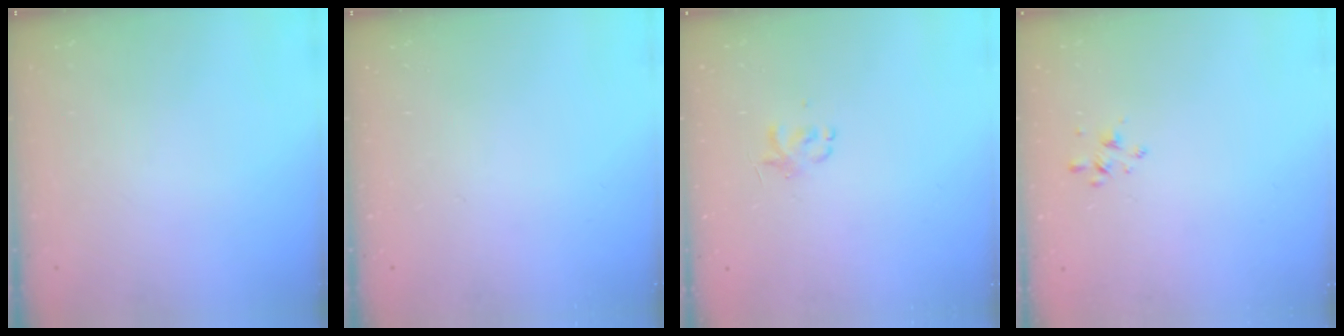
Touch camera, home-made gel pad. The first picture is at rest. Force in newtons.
{"total": 0.0}
{"total": 2.6, "press": 2.6, "slide": 0.5}
{"total": 2.1, "press": 2.0, "slide": 0.6}